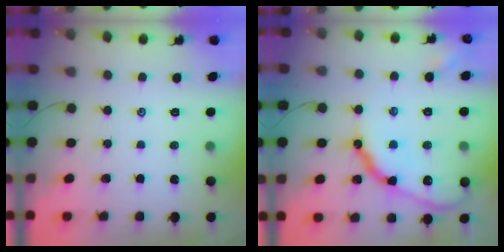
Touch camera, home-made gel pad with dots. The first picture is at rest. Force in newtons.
{"total": 15.2, "press": 15.2, "slide": 1.3}